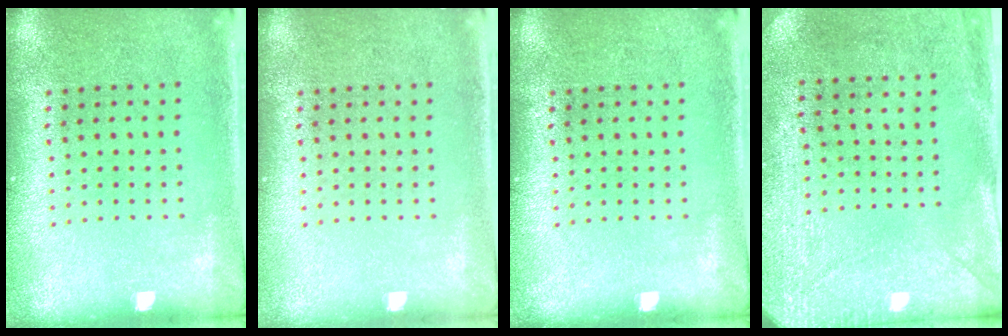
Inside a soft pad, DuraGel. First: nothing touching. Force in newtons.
{"total": 0.0}
{"total": 0.0}
{"total": 3.0, "press": 2.3, "slide": 1.9}